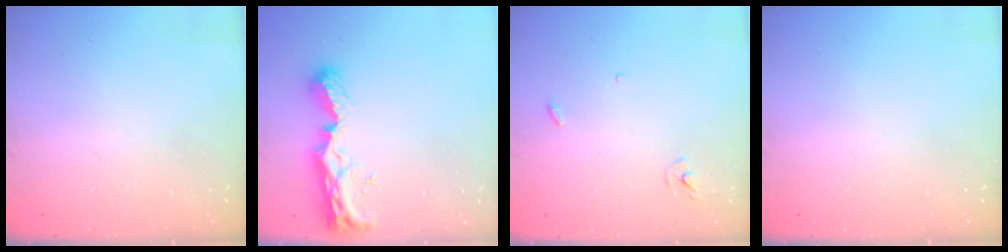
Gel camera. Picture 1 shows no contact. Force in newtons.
{"total": 8.6, "press": 8.5, "slide": 1.0}
{"total": 2.9, "press": 2.9, "slide": 0.2}
{"total": 0.0}